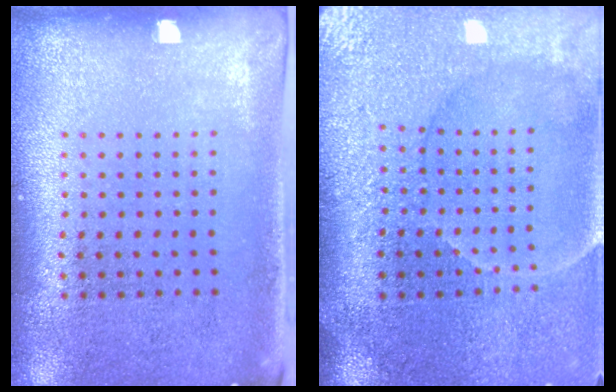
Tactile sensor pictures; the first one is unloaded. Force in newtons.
{"total": 4.1, "press": 3.7, "slide": 1.7}